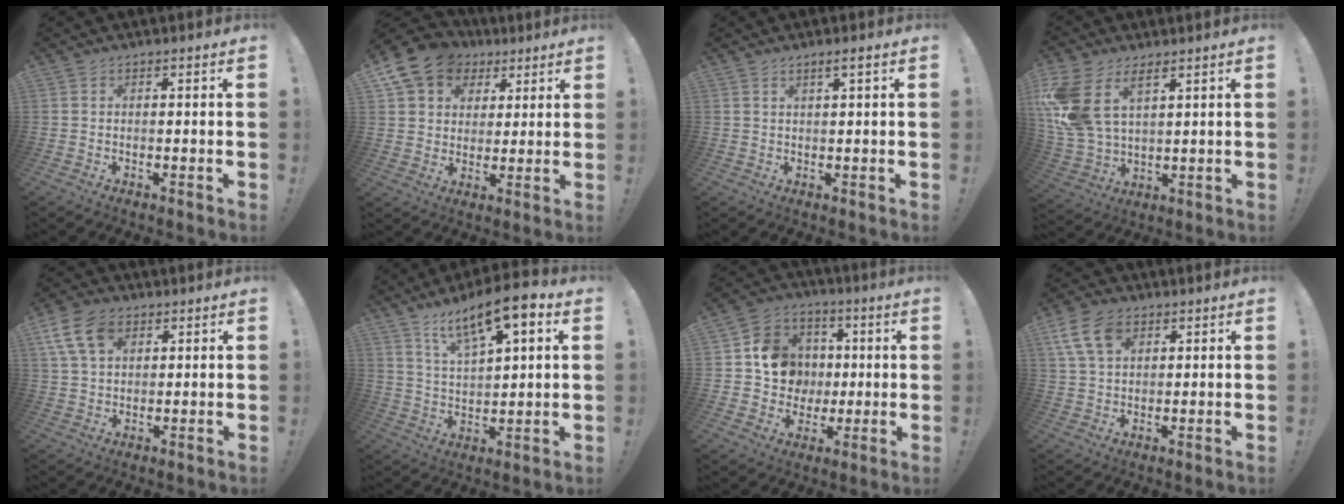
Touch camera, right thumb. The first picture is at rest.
{"total": 12.3, "force": [6.6, 9.4, 4.4], "torque": [-0.070, -0.039, 0.130]}
{"total": 2.2, "force": [0.9, 0.0, 2.0], "torque": [-0.032, -0.001, 0.011]}
{"total": 13.8, "force": [6.8, 8.2, 8.8], "torque": [-0.189, -0.035, 0.131]}
{"total": 11.1, "force": [5.0, 7.2, 6.8], "torque": [-0.135, -0.009, 0.099]}
{"total": 13.3, "force": [8.3, 4.1, 9.6], "torque": [-0.158, -0.043, 0.138]}
{"total": 13.2, "force": [1.2, 12.2, 4.7], "torque": [-0.047, 0.003, 0.039]}
{"total": 10.3, "force": [4.9, 6.6, 6.2], "torque": [-0.119, -0.006, 0.097]}